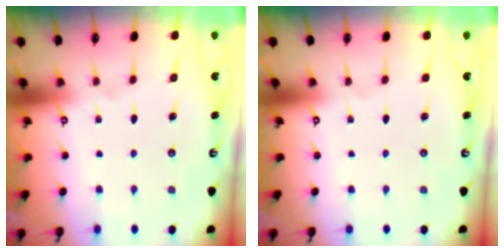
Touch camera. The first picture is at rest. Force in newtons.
{"total": 0.0}